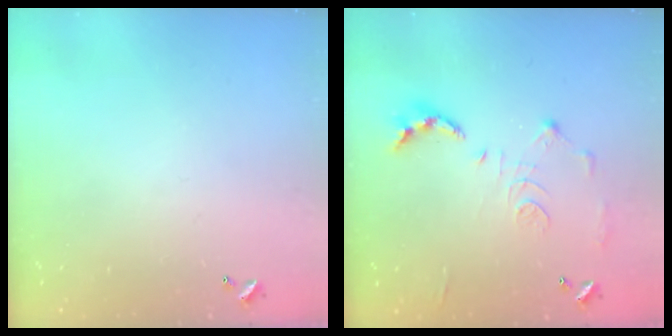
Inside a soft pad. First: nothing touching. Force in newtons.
{"total": 10.7, "press": 10.6, "slide": 0.5}